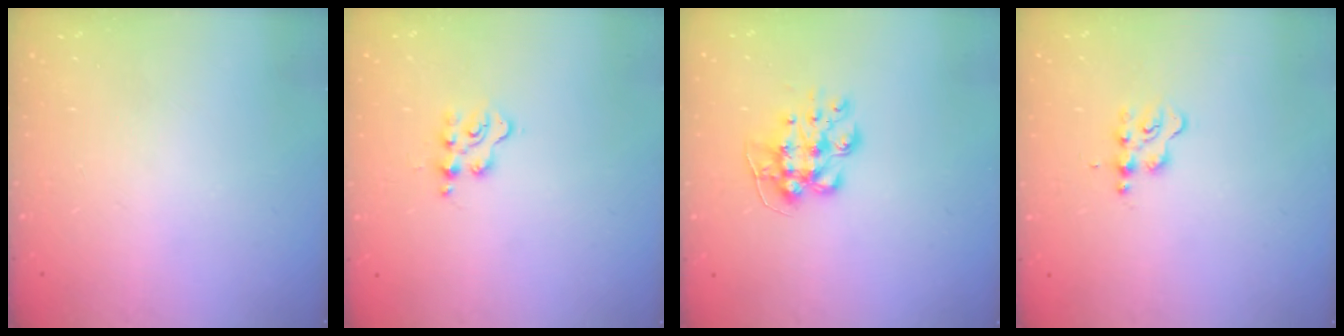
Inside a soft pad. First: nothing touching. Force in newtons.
{"total": 3.6, "press": 3.6, "slide": 0.5}
{"total": 9.3, "press": 9.3, "slide": 0.6}
{"total": 2.7, "press": 2.7, "slide": 0.3}